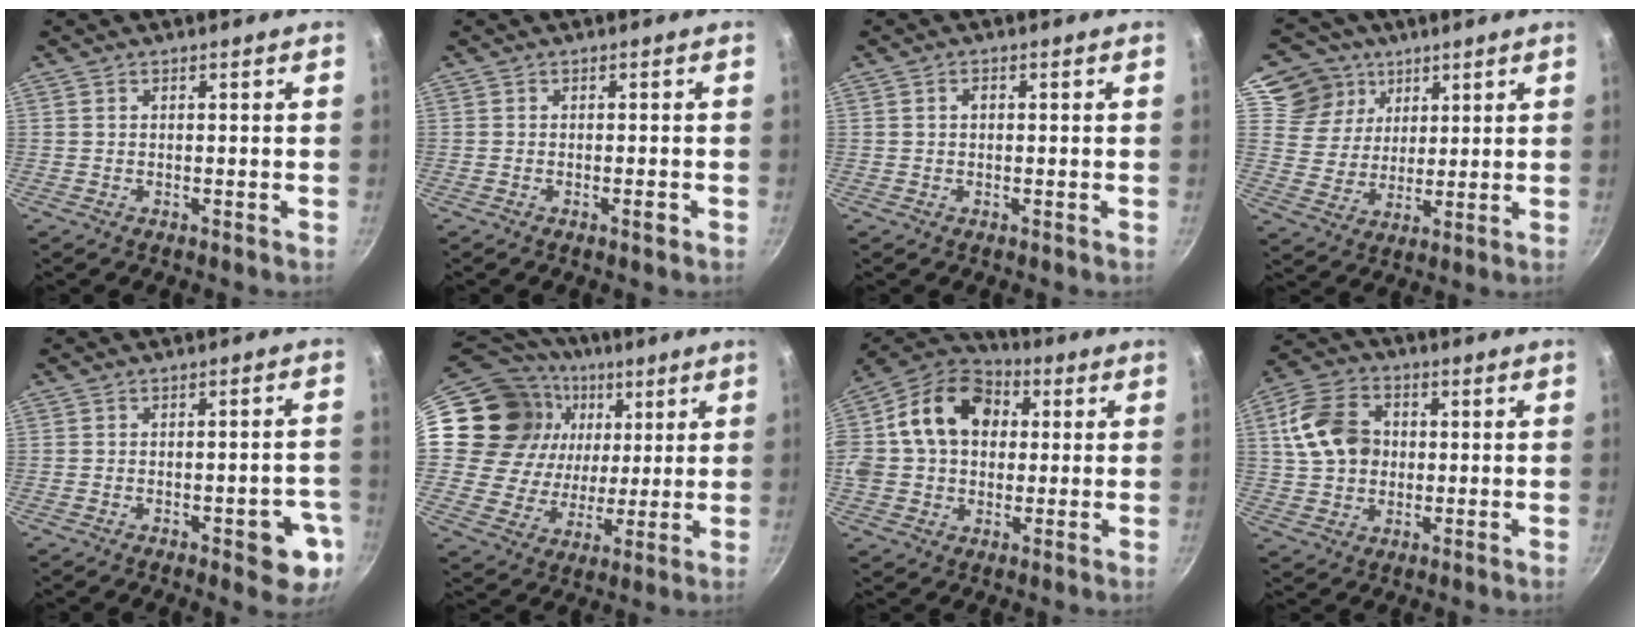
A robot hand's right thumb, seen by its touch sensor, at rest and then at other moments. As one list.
[{"total": 1.4, "force": [-0.7, 0.3, 1.1], "torque": [-0.018, 0.008, -0.011]}, {"total": 1.3, "force": [0.2, 0.9, 0.9], "torque": [-0.013, 0.004, 0.002]}, {"total": 11.9, "force": [6.2, 9.7, 2.8], "torque": [-0.020, -0.023, 0.110]}, {"total": 8.3, "force": [-3.2, 3.4, 6.9], "torque": [-0.053, 0.016, -0.035]}, {"total": 23.9, "force": [6.9, 19.9, 11.4], "torque": [-0.201, 0.019, 0.127]}, {"total": 19.2, "force": [3.4, 14.6, 12.0], "torque": [-0.200, 0.039, 0.041]}, {"total": 12.5, "force": [1.8, 9.8, 7.7], "torque": [-0.123, 0.012, 0.023]}]